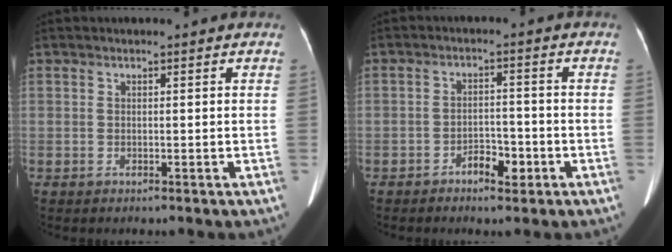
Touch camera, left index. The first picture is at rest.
{"total": 3.8, "force": [-2.3, 1.8, 2.5], "torque": [-0.039, 0.009, -0.036]}